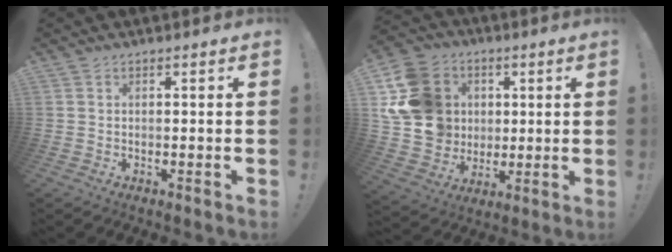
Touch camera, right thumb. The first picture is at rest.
{"total": 17.9, "force": [4.0, 15.8, 7.6], "torque": [-0.146, 0.001, 0.099]}